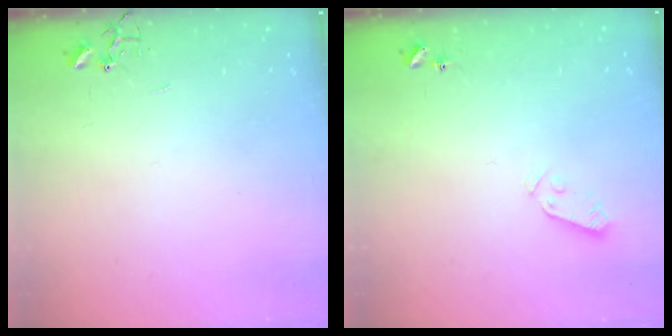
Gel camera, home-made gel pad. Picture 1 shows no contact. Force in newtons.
{"total": 3.8, "press": 3.7, "slide": 0.8}